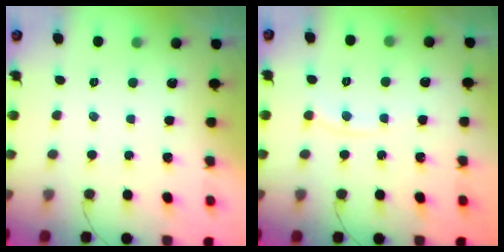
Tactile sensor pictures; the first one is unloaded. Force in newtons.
{"total": 4.6, "press": 4.6, "slide": 0.2}